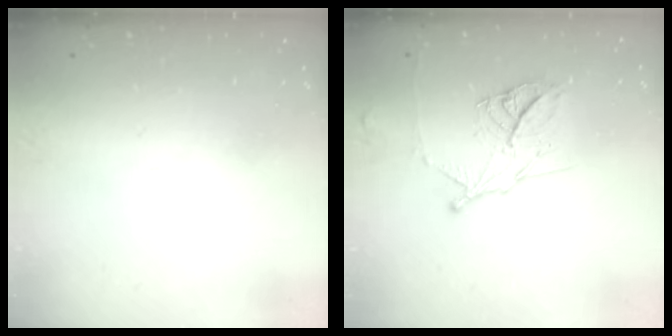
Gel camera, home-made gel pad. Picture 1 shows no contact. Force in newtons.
{"total": 12.7, "press": 12.7, "slide": 0.7}